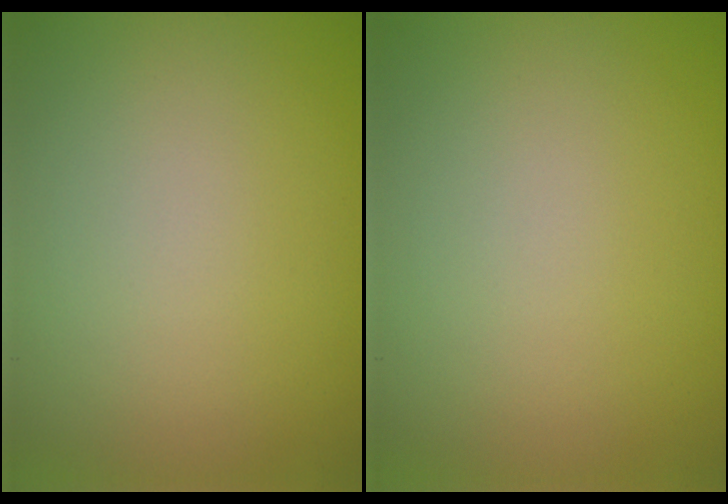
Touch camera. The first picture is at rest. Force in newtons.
{"total": 0.0}